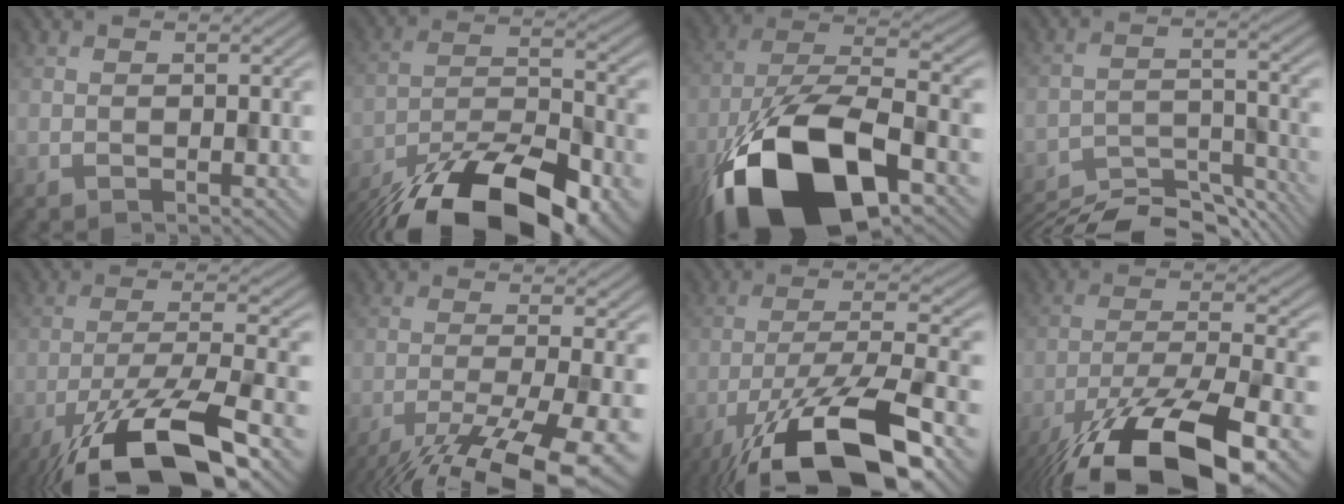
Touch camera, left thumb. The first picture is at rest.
{"total": 17.6, "force": [-13.5, 5.5, 9.9], "torque": [-0.188, -0.042, -0.208]}
{"total": 18.8, "force": [-9.6, 8.6, 13.7], "torque": [-0.266, -0.041, -0.161]}
{"total": 11.3, "force": [-10.5, 2.1, 3.4], "torque": [-0.053, -0.001, -0.155]}
{"total": 15.4, "force": [-9.8, 4.0, 11.2], "torque": [-0.214, -0.014, -0.166]}
{"total": 14.4, "force": [-10.2, 3.0, 9.8], "torque": [-0.167, -0.035, -0.142]}
{"total": 17.0, "force": [-10.2, 5.1, 12.6], "torque": [-0.221, -0.018, -0.177]}
{"total": 17.1, "force": [-11.7, 4.9, 11.5], "torque": [-0.219, -0.035, -0.191]}